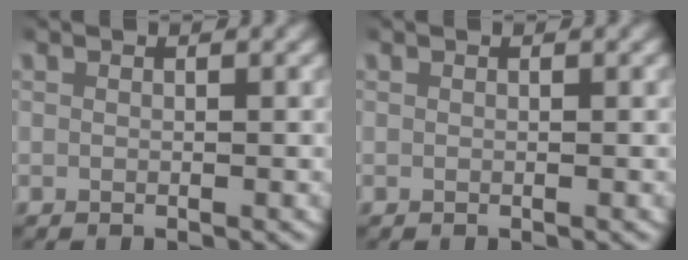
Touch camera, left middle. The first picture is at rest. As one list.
[{"total": 0.0}]